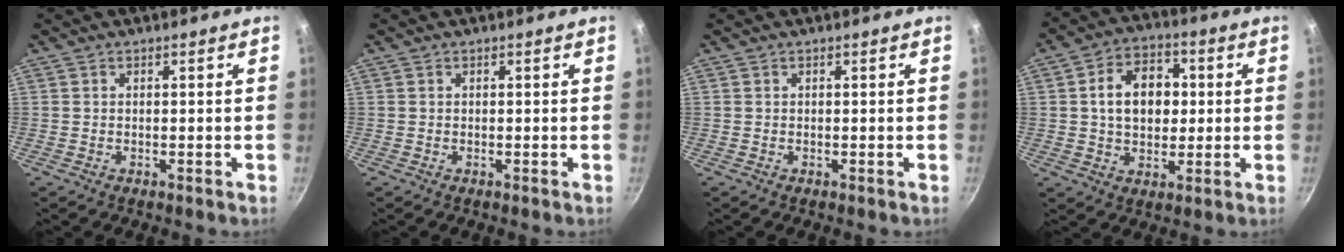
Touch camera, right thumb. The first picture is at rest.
{"total": 0.0}
{"total": 0.0}
{"total": 11.6, "force": [1.3, 8.4, 7.8], "torque": [-0.094, 0.014, 0.014]}